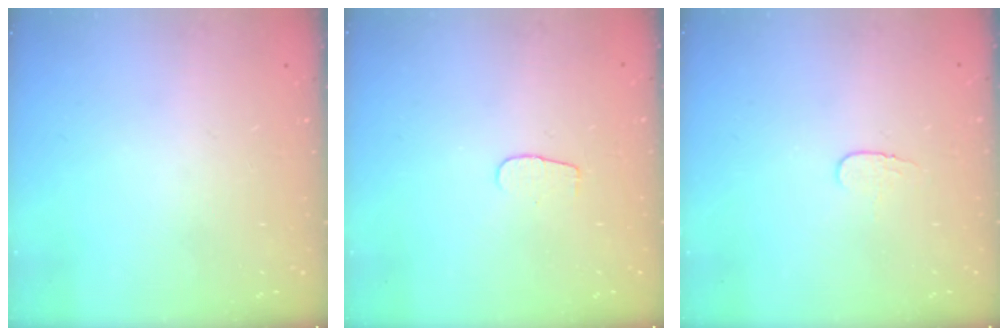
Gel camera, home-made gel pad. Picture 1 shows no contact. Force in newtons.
{"total": 3.6, "press": 3.6, "slide": 0.4}
{"total": 3.8, "press": 3.8, "slide": 0.4}